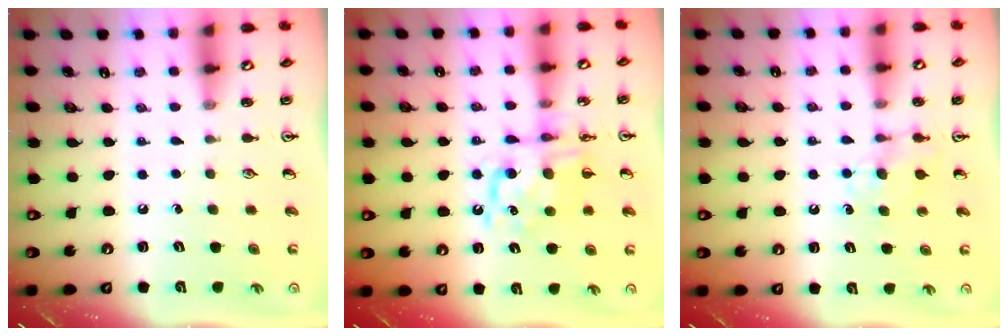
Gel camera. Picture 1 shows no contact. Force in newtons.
{"total": 10.7, "press": 10.7, "slide": 0.4}
{"total": 5.1, "press": 5.0, "slide": 0.7}